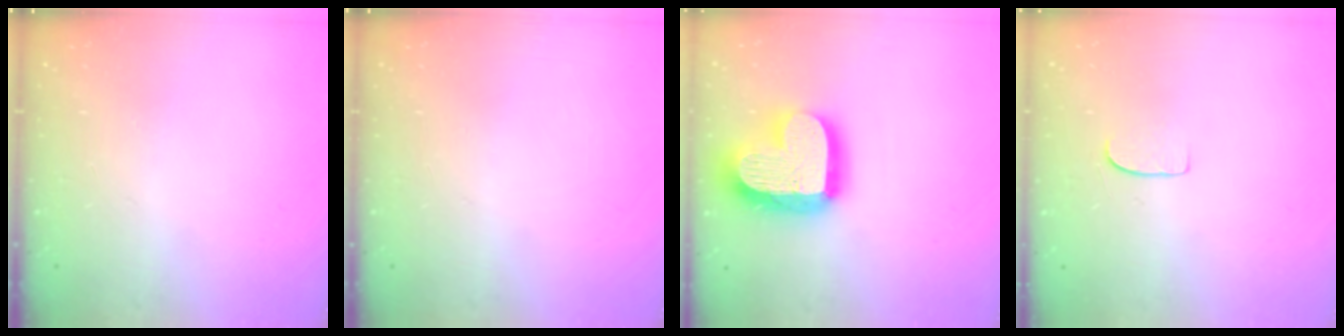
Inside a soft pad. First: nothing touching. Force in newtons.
{"total": 0.0}
{"total": 22.4, "press": 22.4, "slide": 1.9}
{"total": 4.8, "press": 4.7, "slide": 0.6}